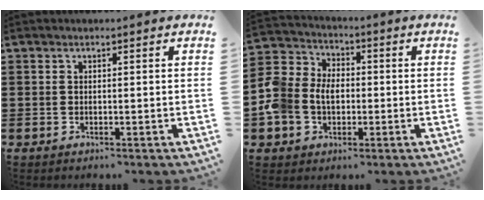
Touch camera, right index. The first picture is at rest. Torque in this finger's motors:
{"motor_torque": [1.42, -0.32, 0.30, 0.12]}